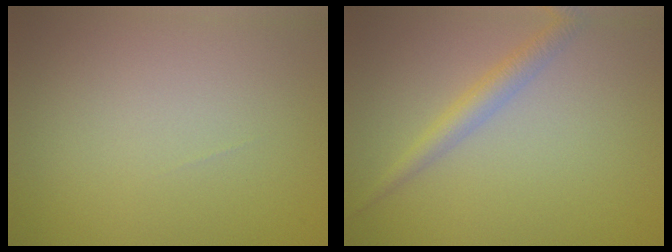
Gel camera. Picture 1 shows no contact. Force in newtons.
{"total": 2.2, "press": 2.2, "slide": 0.1}